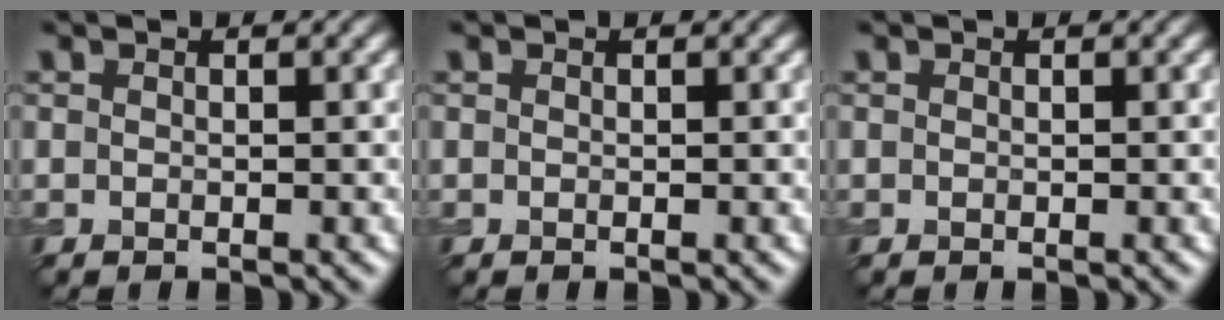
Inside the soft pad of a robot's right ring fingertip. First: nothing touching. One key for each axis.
{"total": 0.0}
{"total": 0.0}